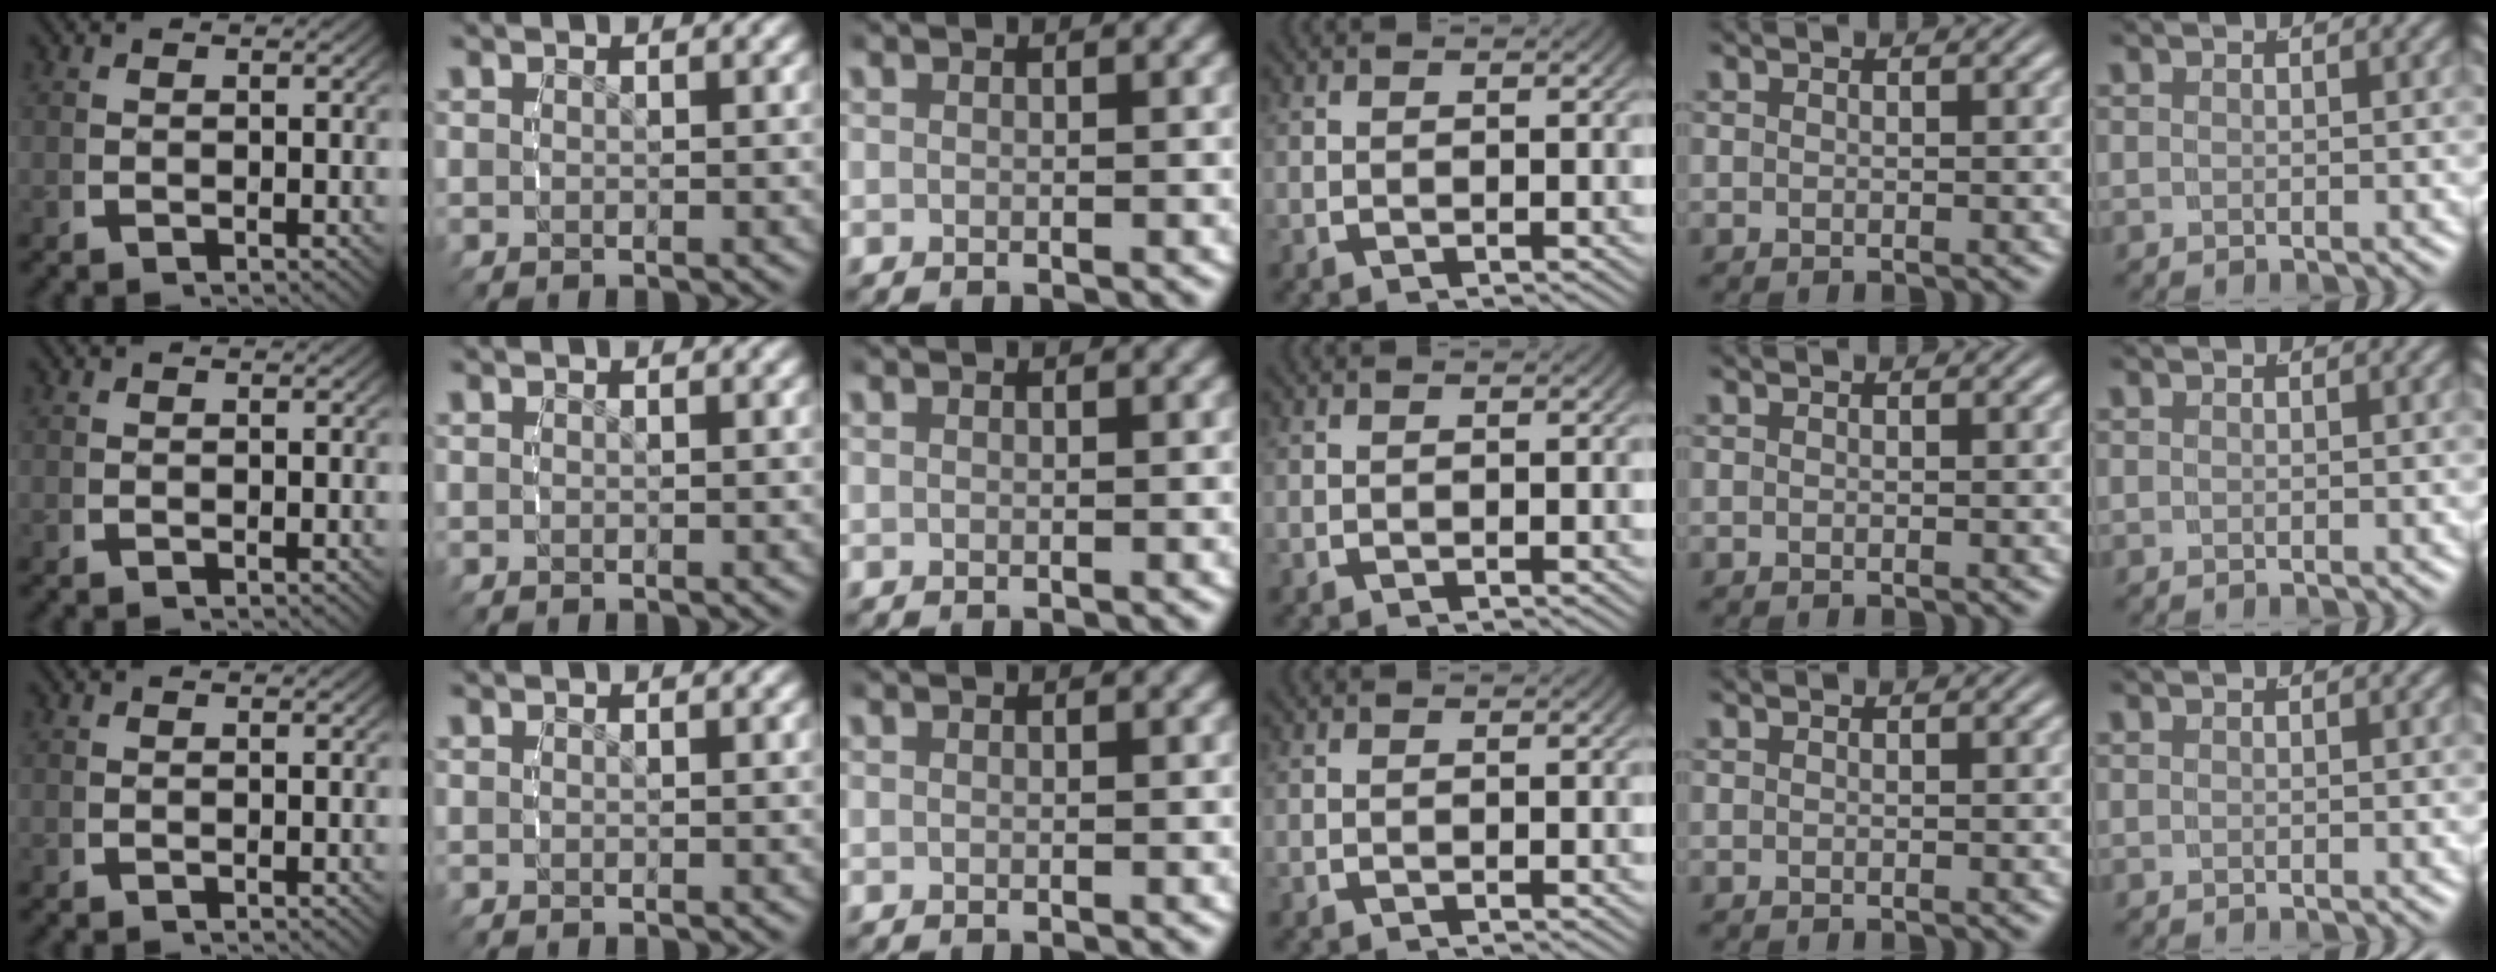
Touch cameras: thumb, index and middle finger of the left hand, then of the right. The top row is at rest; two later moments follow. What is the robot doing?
{"motion": "reach", "object": "measuring cup"}